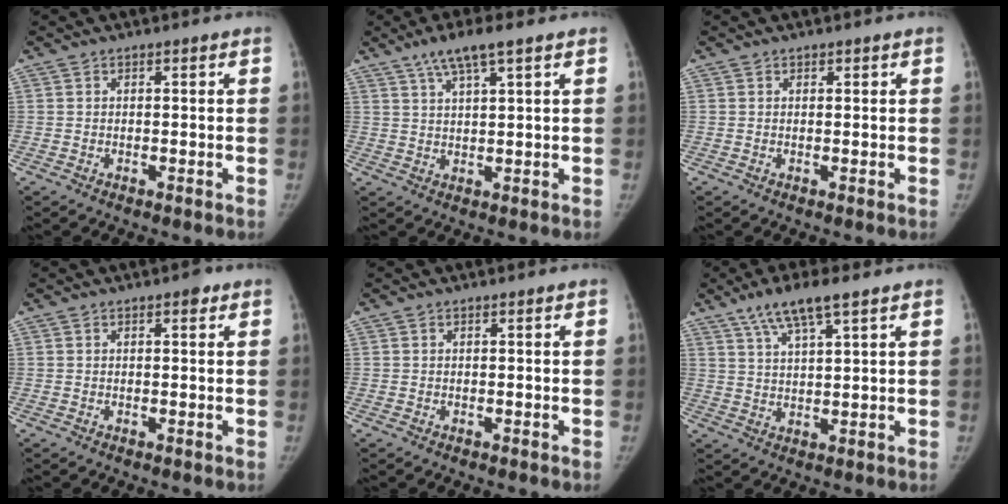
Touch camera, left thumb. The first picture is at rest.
{"total": 6.5, "force": [4.1, 1.0, 5.0], "torque": [-0.099, -0.006, 0.079]}
{"total": 0.6, "force": [0.3, 0.4, 0.3], "torque": [0.003, -0.001, 0.003]}
{"total": 1.5, "force": [0.8, 0.7, 1.1], "torque": [-0.008, 0.000, 0.008]}
{"total": 0.0}
{"total": 8.1, "force": [5.2, 1.6, 6.0], "torque": [-0.115, -0.012, 0.101]}